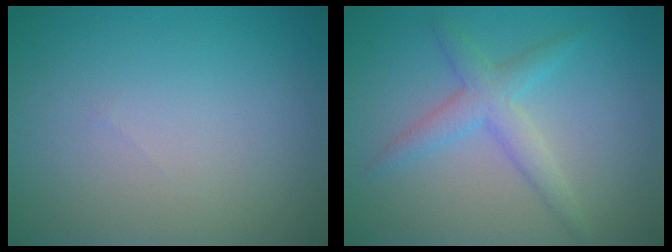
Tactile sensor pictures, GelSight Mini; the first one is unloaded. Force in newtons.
{"total": 2.9, "press": 2.9, "slide": 0.1}